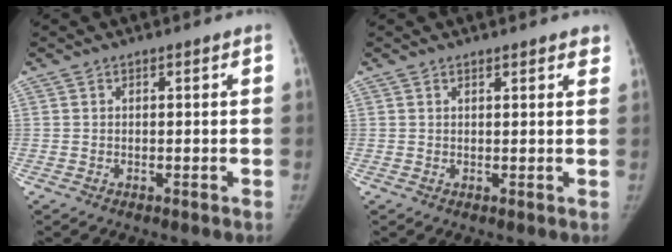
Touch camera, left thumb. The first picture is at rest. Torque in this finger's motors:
{"motor_torque": [0.17, -0.02, 0.42, 0.06, 0.03]}